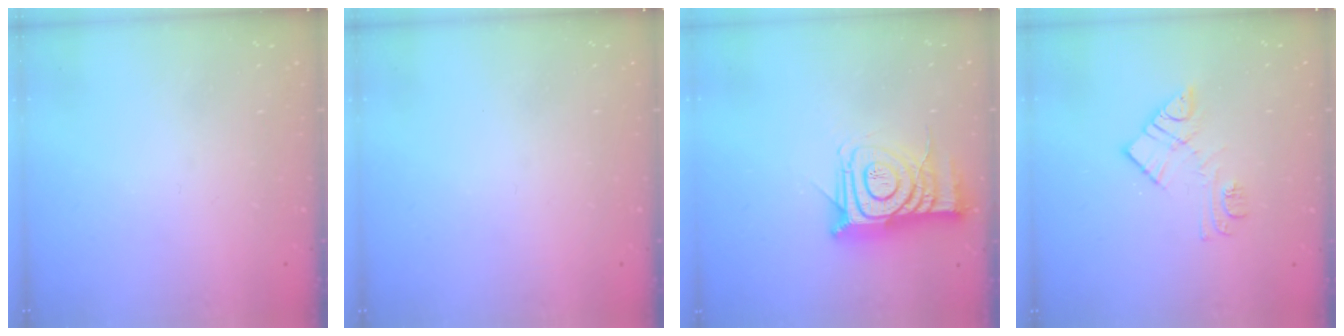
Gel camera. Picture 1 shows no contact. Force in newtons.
{"total": 0.0}
{"total": 13.9, "press": 13.9, "slide": 1.2}
{"total": 11.2, "press": 11.2, "slide": 0.6}